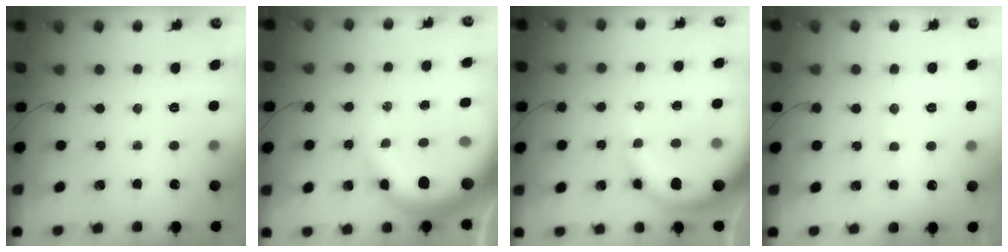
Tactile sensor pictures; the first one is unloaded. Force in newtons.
{"total": 14.2, "press": 13.9, "slide": 3.0}
{"total": 12.9, "press": 12.6, "slide": 2.6}
{"total": 7.1, "press": 7.0, "slide": 1.3}